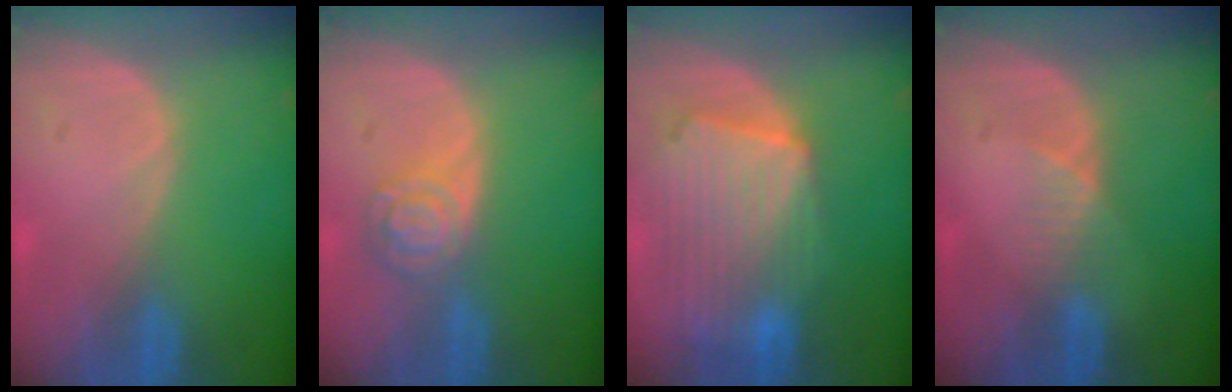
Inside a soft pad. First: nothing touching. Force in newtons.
{"total": 5.0, "press": 4.5, "slide": 2.3}
{"total": 10.8, "press": 9.4, "slide": 5.3}
{"total": 2.6, "press": 2.2, "slide": 1.4}